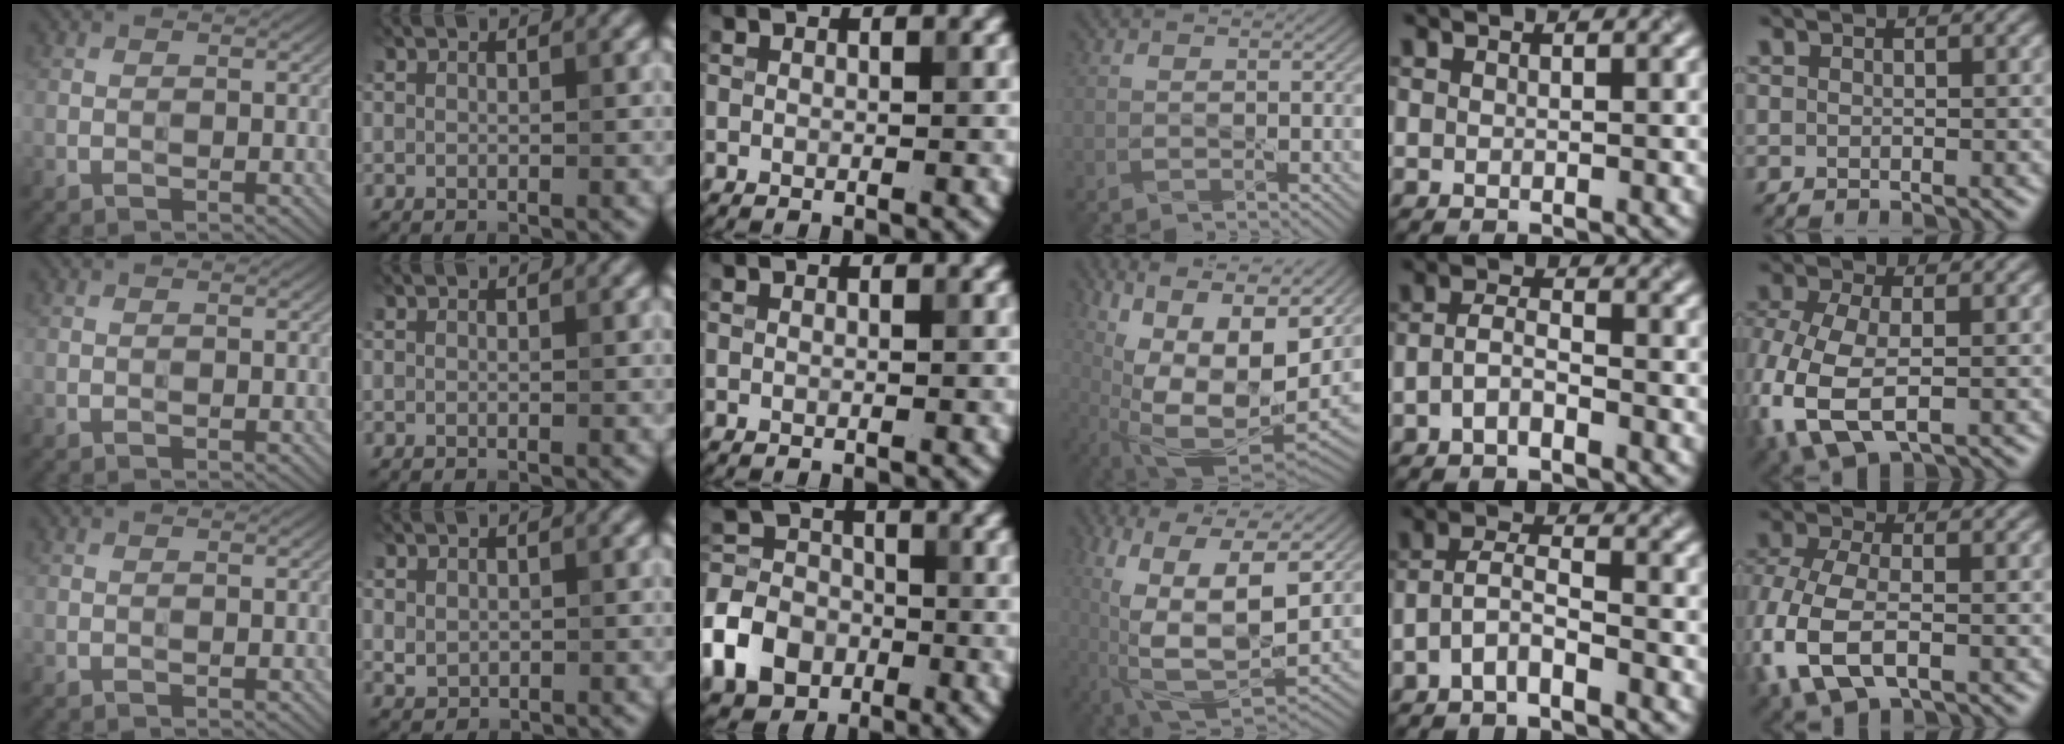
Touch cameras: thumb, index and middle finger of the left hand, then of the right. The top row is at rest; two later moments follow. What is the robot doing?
{"motion": "wipe", "object": "plastic plate"}